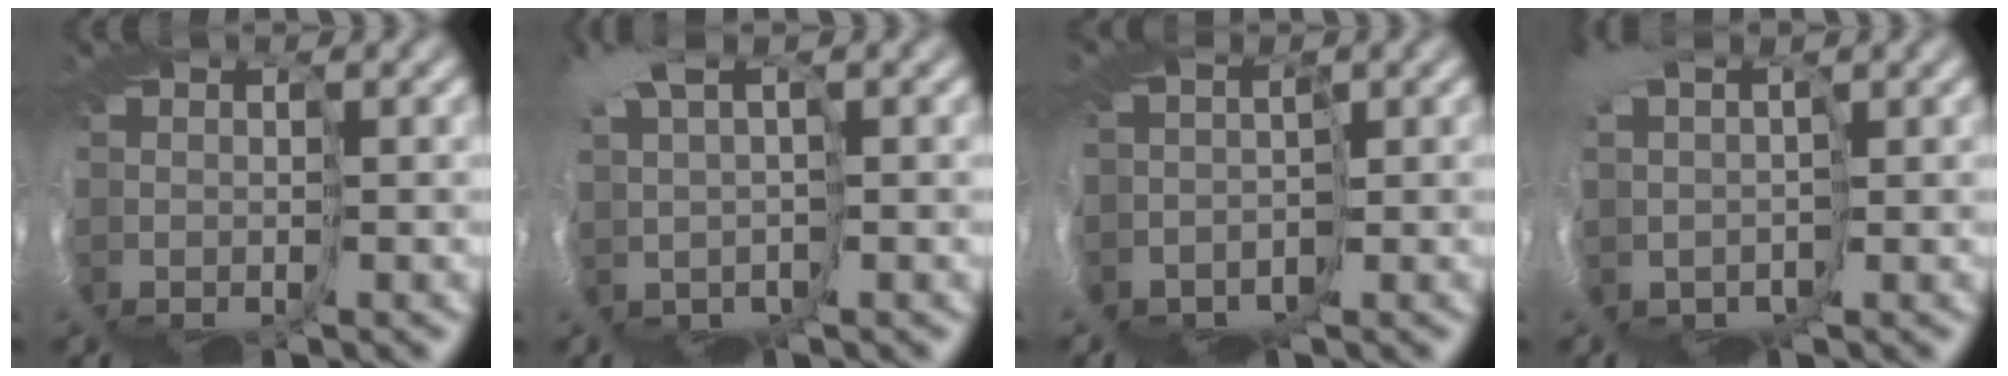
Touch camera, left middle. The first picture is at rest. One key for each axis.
{"total": 2.6, "fx": 1.1, "fy": 1.1, "fz": 2.1, "tx": -0.065, "ty": -0.010, "tz": 0.005}
{"total": 7.9, "fx": -3.2, "fy": 5.9, "fz": 4.2, "tx": -0.081, "ty": 0.001, "tz": -0.052}
{"total": 5.3, "fx": 0.6, "fy": 3.4, "fz": 4.0, "tx": -0.089, "ty": -0.026, "tz": 0.005}